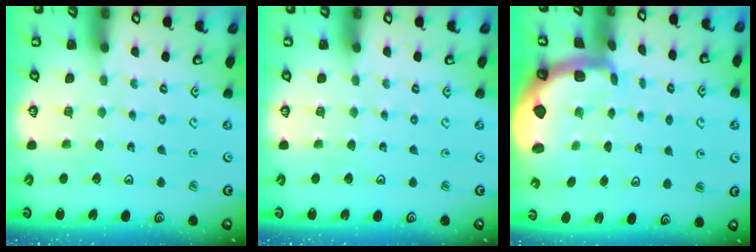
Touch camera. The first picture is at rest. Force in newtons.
{"total": 0.0}
{"total": 1.7, "press": 1.7, "slide": 0.4}